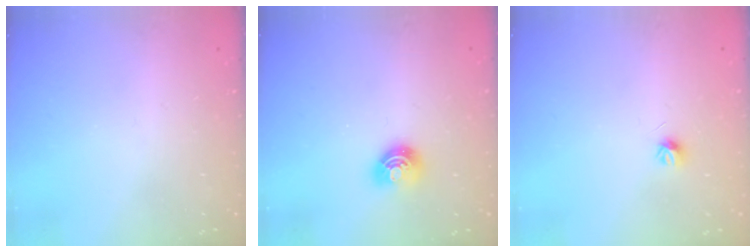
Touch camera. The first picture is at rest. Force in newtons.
{"total": 6.6, "press": 6.6, "slide": 0.5}
{"total": 4.0, "press": 3.9, "slide": 0.9}